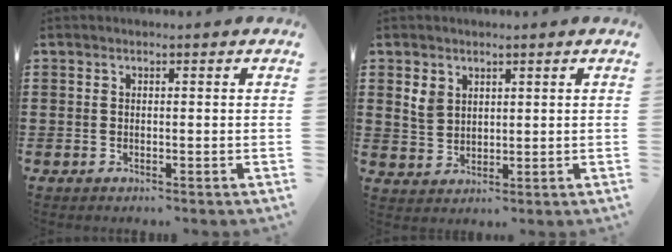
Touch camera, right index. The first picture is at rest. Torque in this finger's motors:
{"motor_torque": [0.00, 0.00, 0.12, 0.03]}